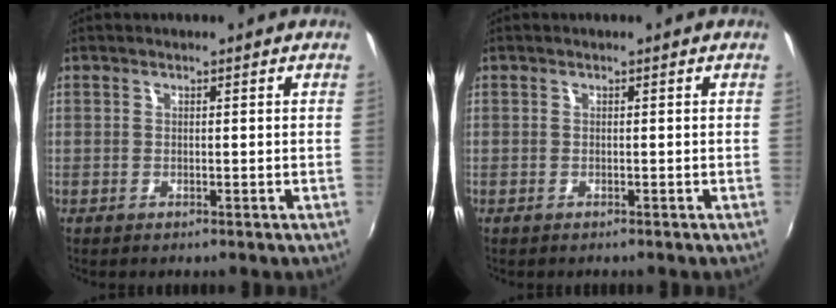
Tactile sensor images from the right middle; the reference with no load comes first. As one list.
[{"total": 0.0}]